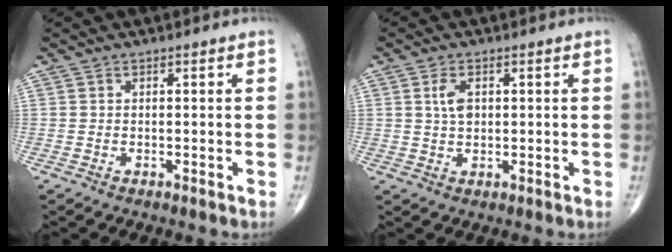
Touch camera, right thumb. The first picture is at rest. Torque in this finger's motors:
{"motor_torque": [-0.47, -0.09, 0.33, 0.22, -0.03]}